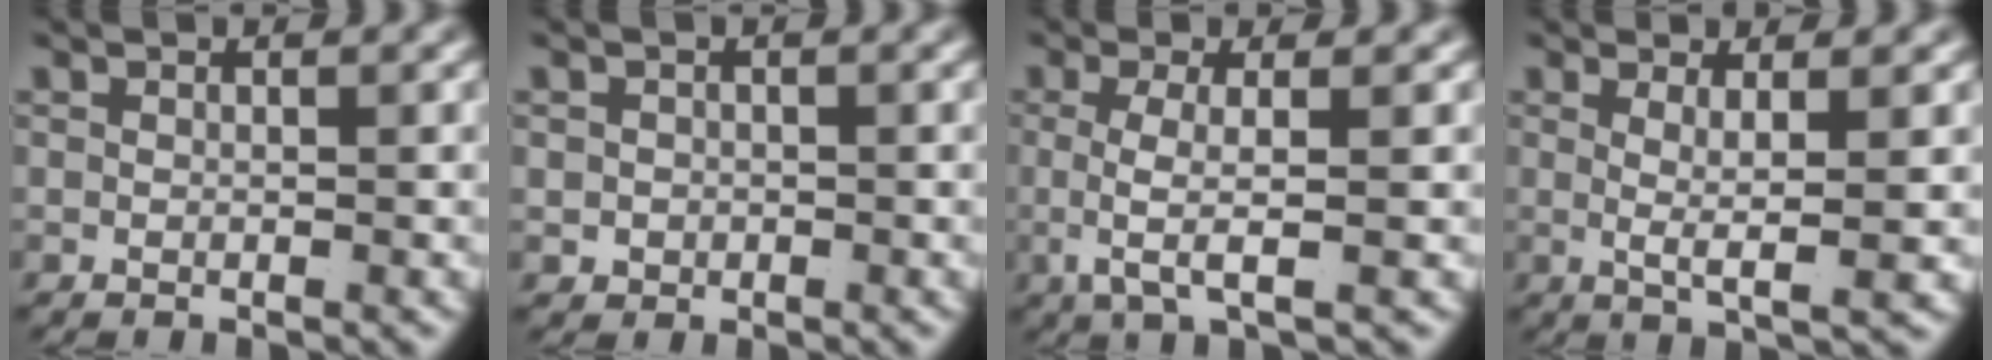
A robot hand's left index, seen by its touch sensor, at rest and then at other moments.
{"total": 1.8, "force": [-0.4, 1.7, 0.5], "torque": [-0.023, -0.015, 0.001]}
{"total": 3.5, "force": [0.0, 0.3, 3.5], "torque": [-0.080, -0.015, 0.010]}
{"total": 3.4, "force": [0.5, -0.1, 3.4], "torque": [-0.056, -0.010, 0.015]}